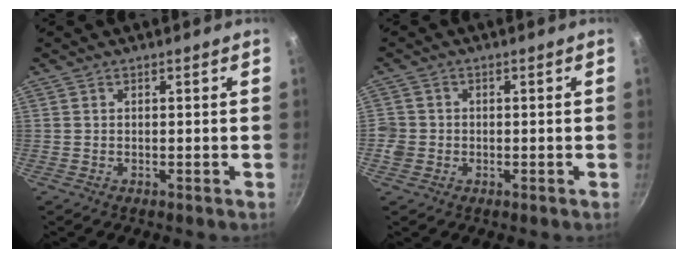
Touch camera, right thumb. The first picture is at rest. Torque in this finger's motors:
{"motor_torque": [0.42, -0.26, 0.49, 0.03, 0.01]}